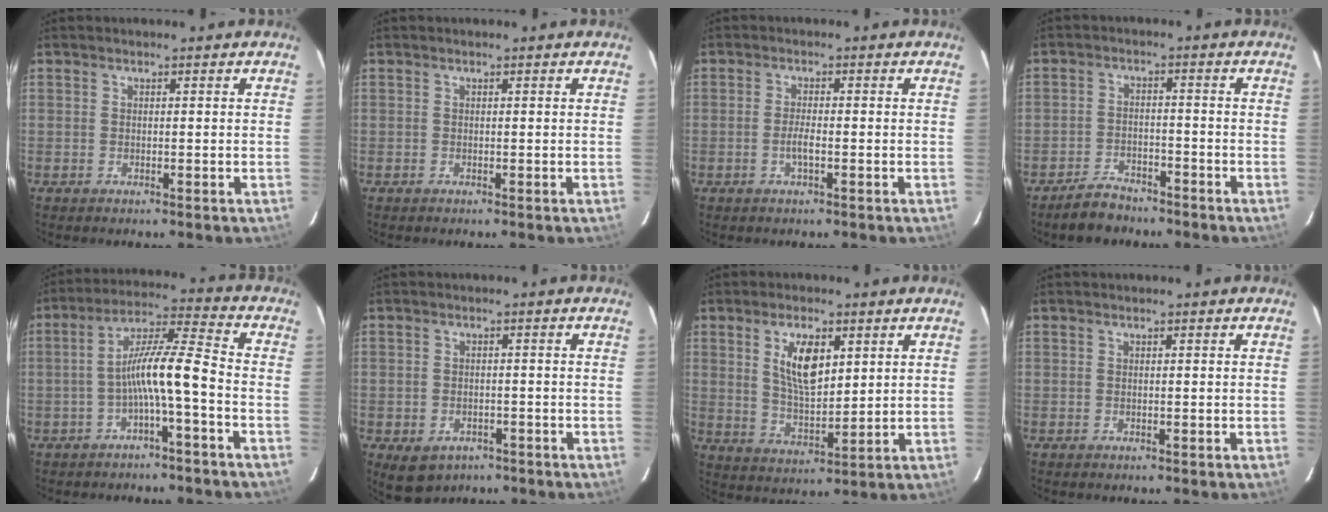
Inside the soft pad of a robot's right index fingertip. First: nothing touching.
{"total": 0.0}
{"total": 2.3, "force": [-0.9, 0.3, 2.2], "torque": [-0.043, 0.001, -0.017]}
{"total": 5.6, "force": [-4.7, 2.7, 1.5], "torque": [-0.051, 0.012, -0.074]}
{"total": 8.7, "force": [-3.3, 0.2, 8.1], "torque": [-0.168, 0.017, -0.059]}
{"total": 6.1, "force": [-3.4, 4.4, 2.5], "torque": [-0.048, -0.001, -0.036]}
{"total": 8.9, "force": [3.3, 4.0, 7.2], "torque": [-0.131, 0.001, 0.069]}
{"total": 0.0}